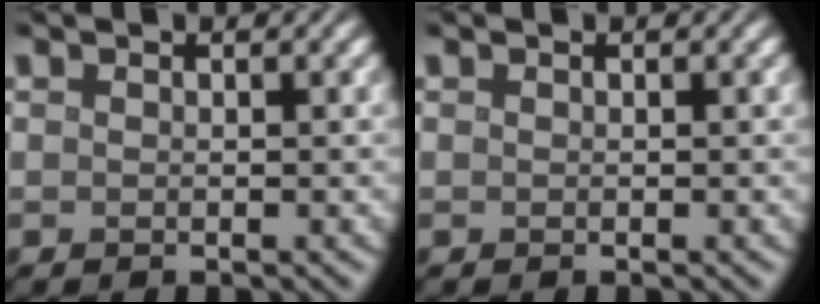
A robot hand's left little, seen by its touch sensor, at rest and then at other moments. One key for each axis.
{"total": 0.0}